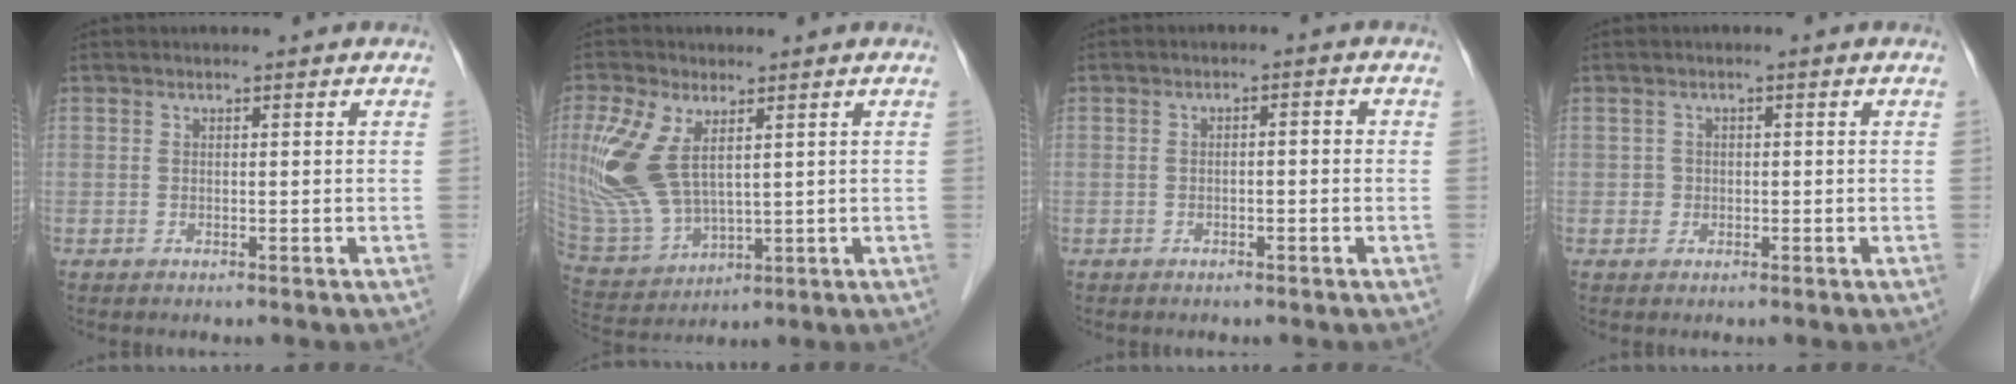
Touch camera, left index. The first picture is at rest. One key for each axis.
{"total": 11.3, "fx": 3.3, "fy": 5.5, "fz": 9.4, "tx": -0.231, "ty": 0.000, "tz": 0.082}
{"total": 1.7, "fx": -0.5, "fy": 0.5, "fz": 1.6, "tx": -0.028, "ty": 0.012, "tz": -0.005}
{"total": 1.2, "fx": -0.2, "fy": 1.2, "fz": 0.1, "tx": -0.001, "ty": 0.004, "tz": -0.002}